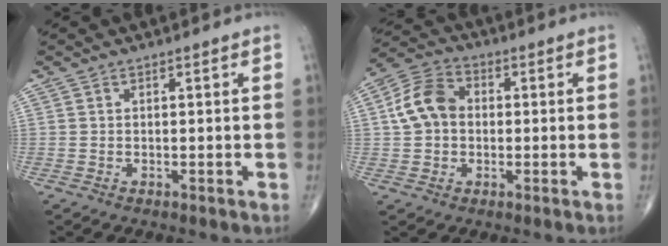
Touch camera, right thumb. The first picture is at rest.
{"total": 9.0, "force": [0.5, 6.9, 5.7], "torque": [-0.099, 0.026, 0.000]}